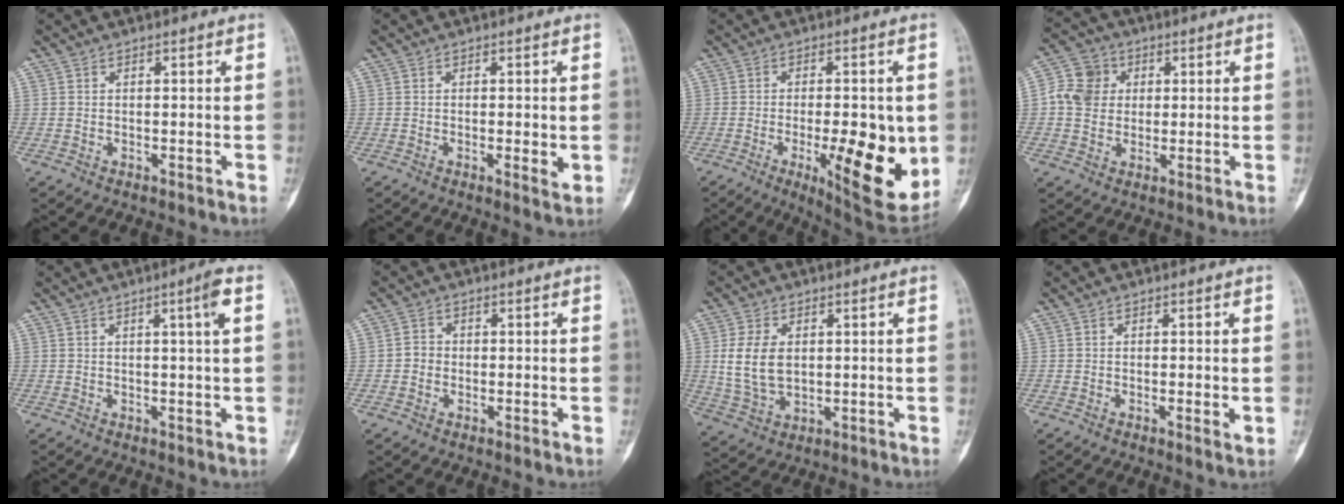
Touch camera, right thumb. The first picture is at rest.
{"total": 2.6, "force": [-0.2, 0.8, 2.5], "torque": [-0.041, -0.008, -0.006]}
{"total": 15.4, "force": [-2.7, 4.8, 14.4], "torque": [-0.187, -0.026, -0.025]}
{"total": 8.0, "force": [1.0, 7.0, 3.7], "torque": [-0.055, 0.012, 0.009]}
{"total": 4.0, "force": [1.0, -0.4, 3.8], "torque": [-0.064, -0.001, 0.018]}
{"total": 2.2, "force": [-0.5, 2.0, 0.7], "torque": [0.003, 0.008, -0.014]}
{"total": 9.1, "force": [1.2, 6.0, 6.8], "torque": [-0.128, -0.006, 0.033]}
{"total": 1.9, "force": [-0.2, 0.5, 1.8], "torque": [-0.032, -0.006, -0.006]}